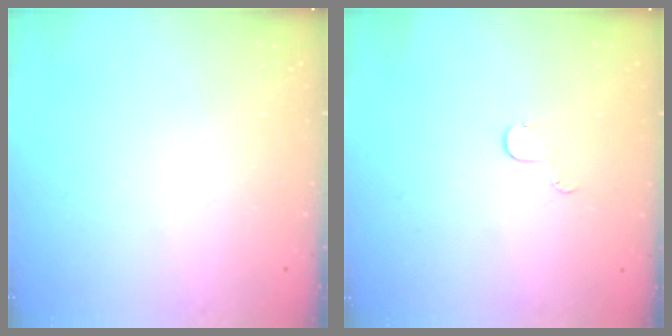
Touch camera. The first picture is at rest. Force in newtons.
{"total": 4.0, "press": 4.0, "slide": 0.4}